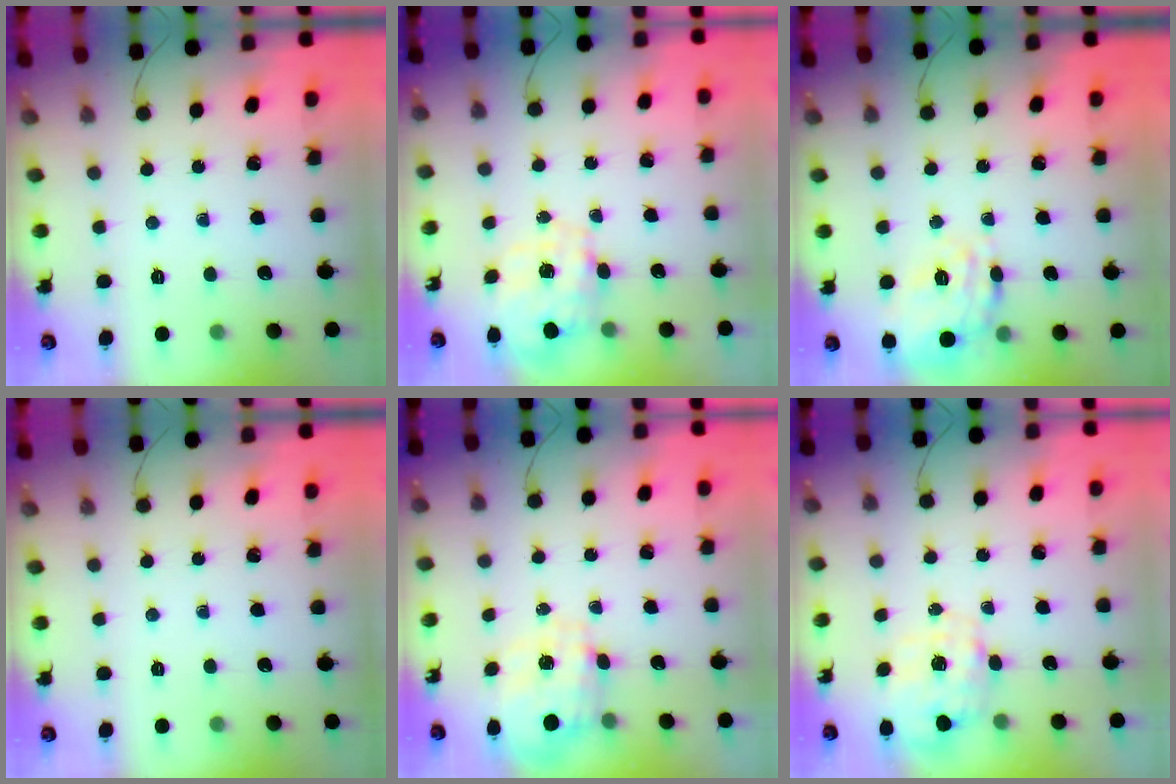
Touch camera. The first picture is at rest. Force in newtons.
{"total": 8.8, "press": 8.7, "slide": 0.7}
{"total": 18.9, "press": 18.9, "slide": 0.7}
{"total": 0.0}
{"total": 3.4, "press": 3.2, "slide": 1.1}
{"total": 2.8, "press": 2.6, "slide": 0.9}